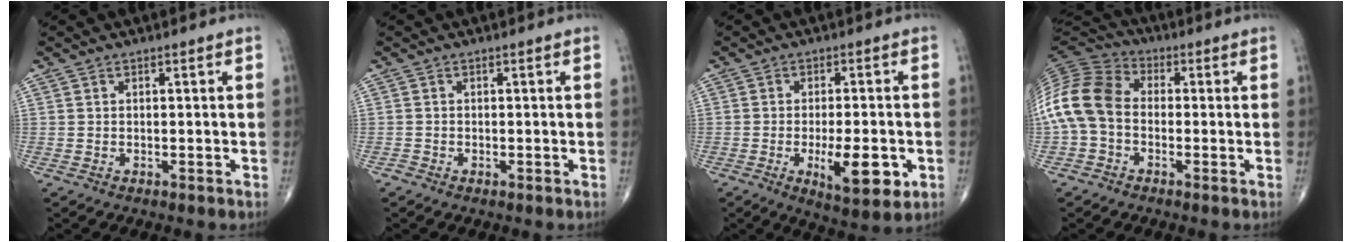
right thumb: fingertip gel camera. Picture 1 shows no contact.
{"total": 0.5, "force": [-0.4, 0.3, 0.0], "torque": [-0.005, -0.001, -0.012]}
{"total": 10.4, "force": [-3.0, 3.7, 9.3], "torque": [-0.131, -0.010, -0.040]}
{"total": 13.8, "force": [-1.5, 9.9, 9.5], "torque": [-0.196, 0.032, -0.040]}